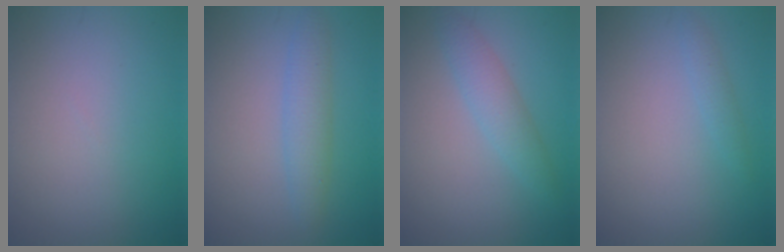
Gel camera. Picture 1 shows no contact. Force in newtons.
{"total": 2.5, "press": 2.5, "slide": 0.2}
{"total": 2.4, "press": 2.4, "slide": 0.1}
{"total": 1.0, "press": 1.0, "slide": 0.1}